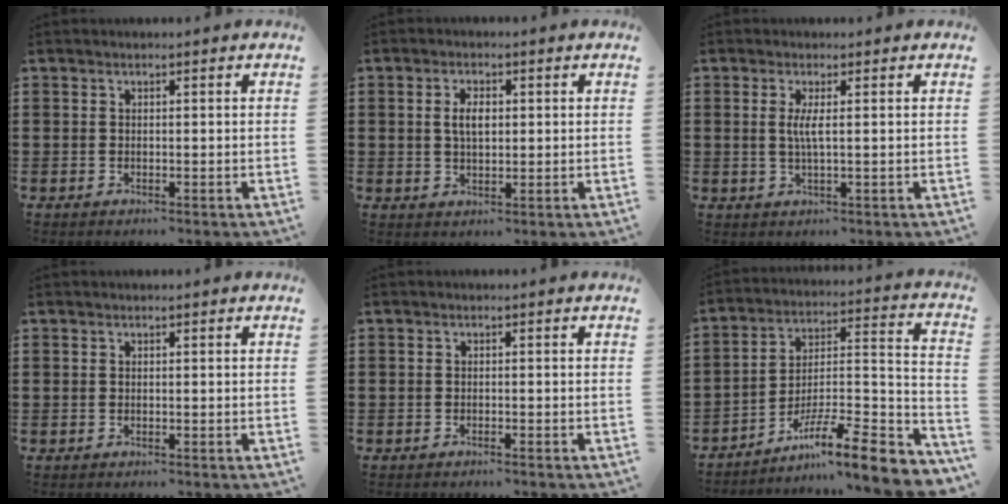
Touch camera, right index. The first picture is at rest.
{"total": 3.5, "force": [0.5, 1.7, 3.0], "torque": [-0.053, 0.004, 0.004]}
{"total": 2.8, "force": [0.3, 0.1, 2.7], "torque": [-0.054, -0.005, 0.004]}
{"total": 0.0}
{"total": 0.7, "force": [-0.7, 0.0, 0.1], "torque": [-0.005, -0.002, -0.014]}
{"total": 10.5, "force": [-7.5, 1.2, 7.3], "torque": [-0.106, 0.007, -0.140]}